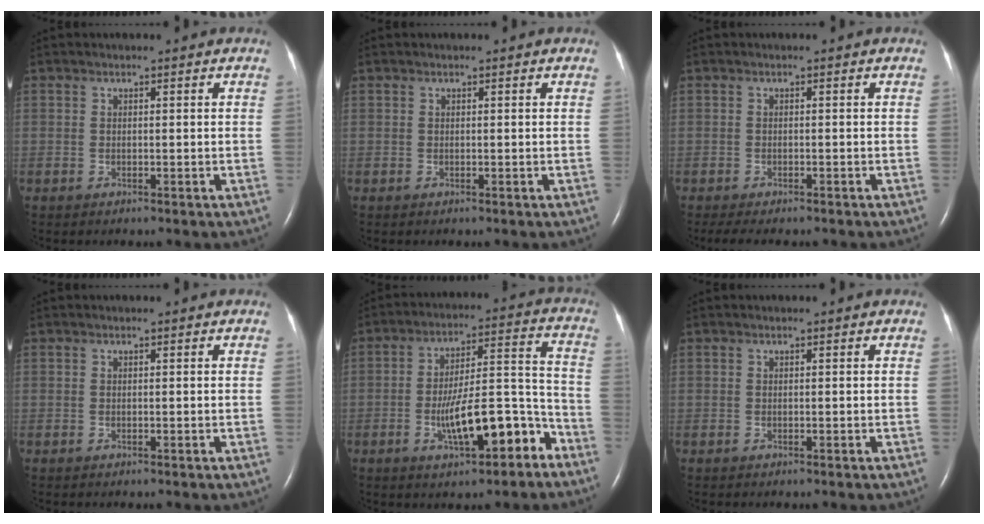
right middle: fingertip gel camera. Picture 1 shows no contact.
{"total": 0.0}
{"total": 6.2, "force": [-5.2, 1.7, 3.0], "torque": [-0.043, -0.008, -0.072]}
{"total": 0.0}
{"total": 12.6, "force": [-6.3, 3.2, 10.4], "torque": [-0.167, 0.027, -0.092]}
{"total": 0.0}